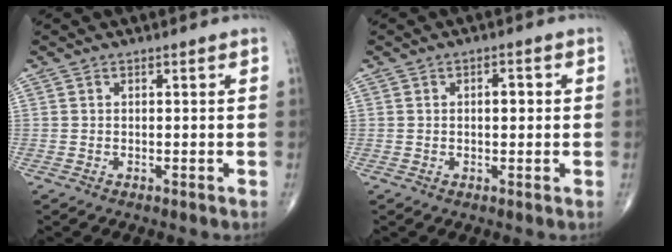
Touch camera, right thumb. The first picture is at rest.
{"total": 2.6, "force": [0.3, 1.3, 2.2], "torque": [-0.027, 0.004, 0.003]}